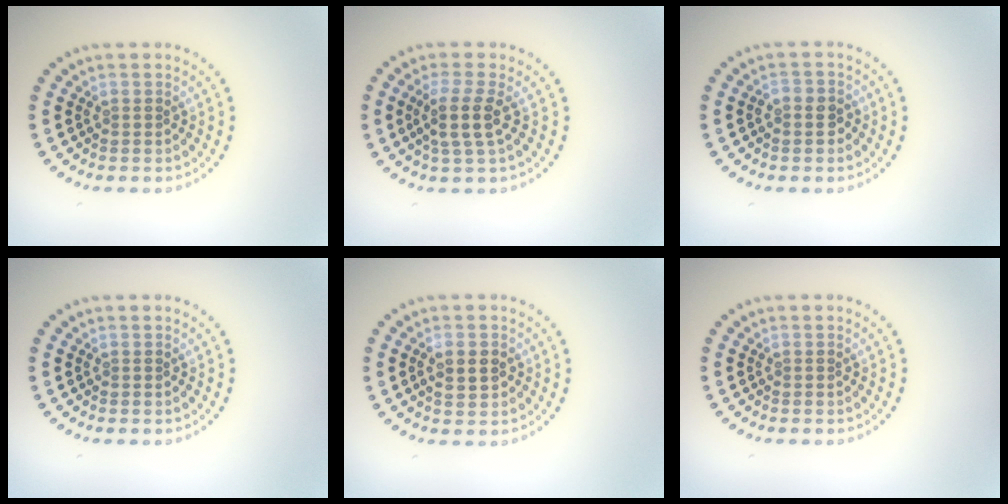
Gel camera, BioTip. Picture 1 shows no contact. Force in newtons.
{"total": 2.9, "press": 2.4, "slide": 1.6}
{"total": 1.3, "press": 1.3, "slide": 0.4}
{"total": 0.0}
{"total": 1.9, "press": 1.9, "slide": 0.3}
{"total": 0.0}